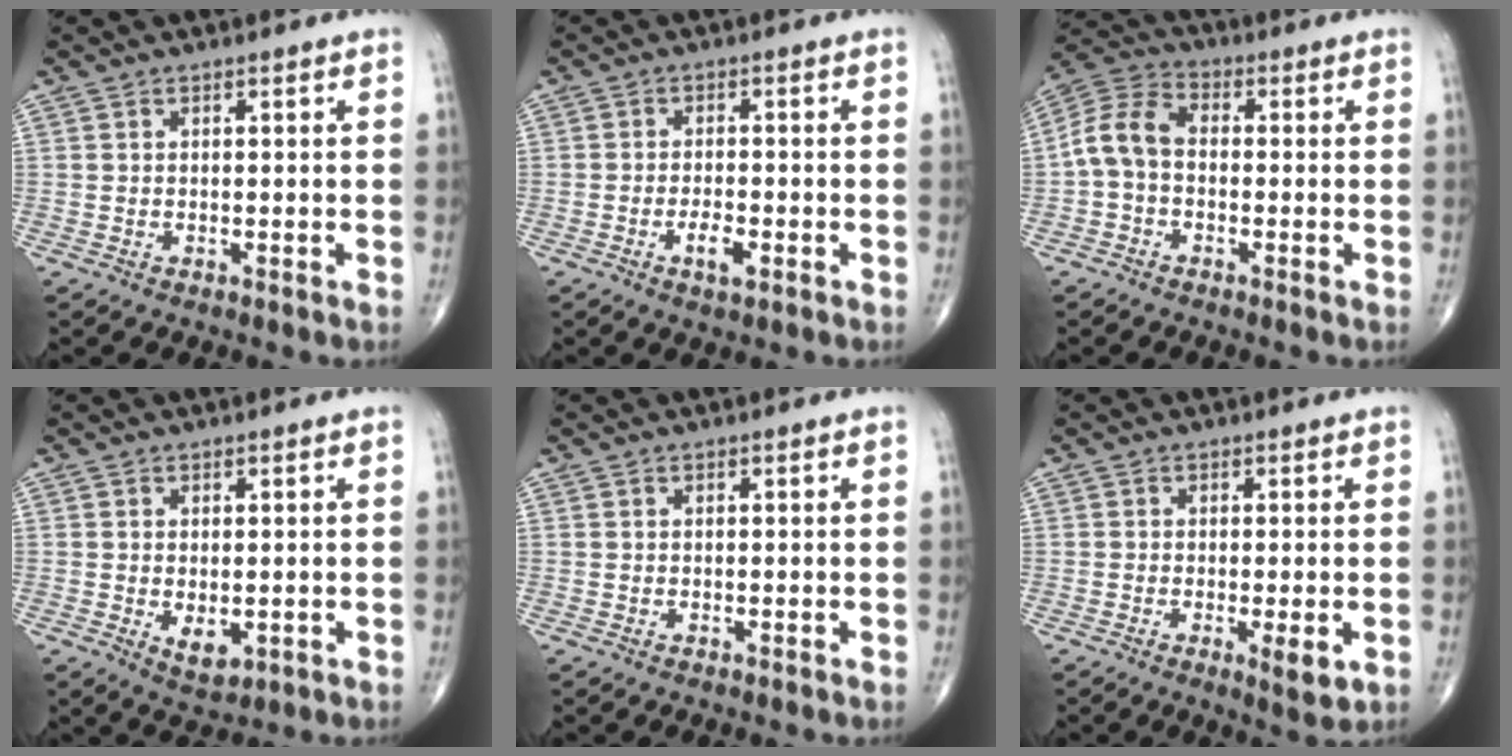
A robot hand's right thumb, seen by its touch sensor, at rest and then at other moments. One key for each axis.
{"total": 3.6, "fx": -1.5, "fy": 1.4, "fz": 2.9, "tx": -0.052, "ty": 0.003, "tz": -0.027}
{"total": 8.1, "fx": -1.0, "fy": 5.4, "fz": 5.9, "tx": -0.113, "ty": 0.027, "tz": -0.034}
{"total": 4.0, "fx": -0.7, "fy": 2.3, "fz": 3.2, "tx": -0.046, "ty": -0.010, "tz": -0.001}
{"total": 0.0}
{"total": 4.1, "fx": -1.1, "fy": 1.1, "fz": 3.8, "tx": -0.062, "ty": -0.012, "tz": -0.020}